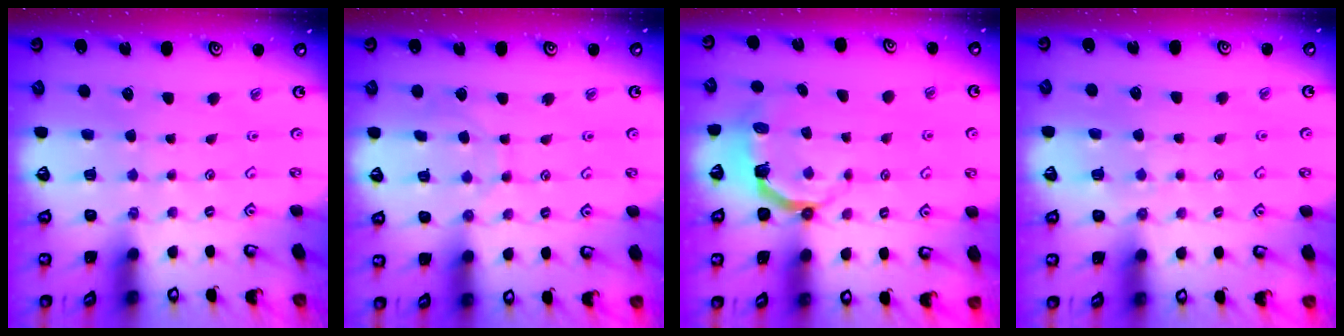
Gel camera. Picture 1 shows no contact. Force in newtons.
{"total": 6.2, "press": 6.2, "slide": 0.6}
{"total": 4.8, "press": 3.2, "slide": 3.6}
{"total": 4.0, "press": 4.0, "slide": 0.8}